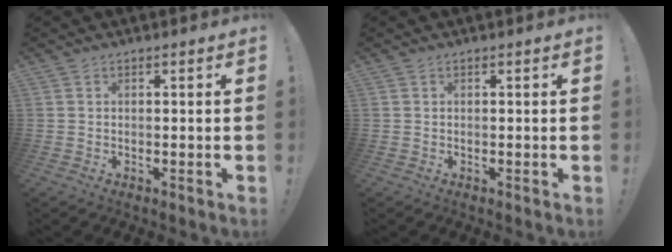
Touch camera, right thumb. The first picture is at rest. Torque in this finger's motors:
{"motor_torque": [0.03, 0.01, 0.08, 0.01, -0.02]}